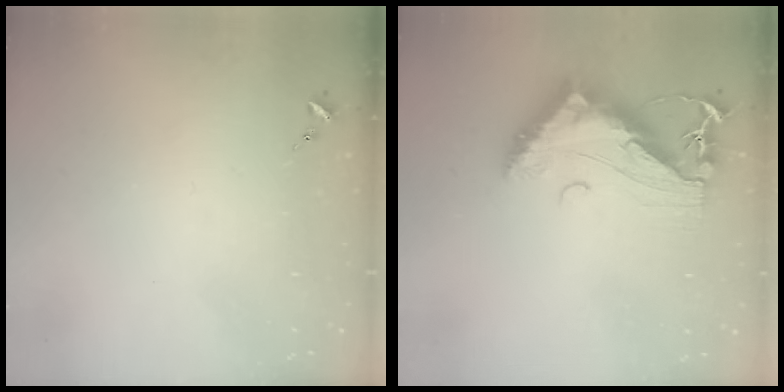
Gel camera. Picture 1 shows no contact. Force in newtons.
{"total": 14.4, "press": 14.3, "slide": 1.4}